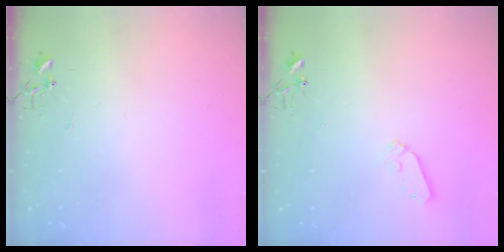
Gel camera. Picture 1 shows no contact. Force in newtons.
{"total": 6.5, "press": 6.5, "slide": 0.6}